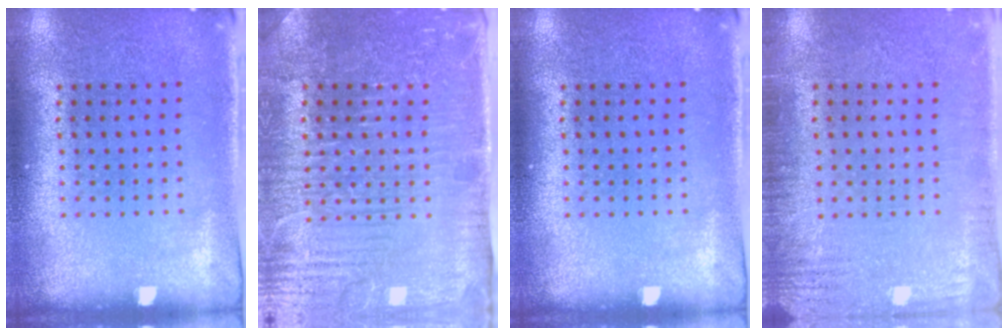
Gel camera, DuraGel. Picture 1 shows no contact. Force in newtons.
{"total": 4.7, "press": 4.5, "slide": 1.6}
{"total": 0.0}
{"total": 2.5, "press": 2.5, "slide": 0.4}